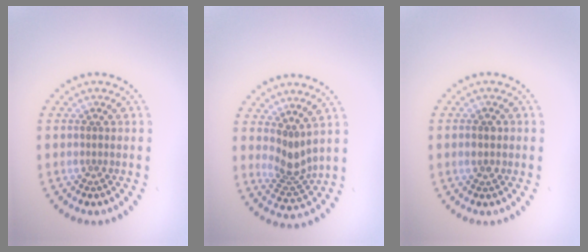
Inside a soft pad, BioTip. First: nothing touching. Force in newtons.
{"total": 2.7, "press": 2.0, "slide": 1.8}
{"total": 1.7, "press": 1.7, "slide": 0.1}